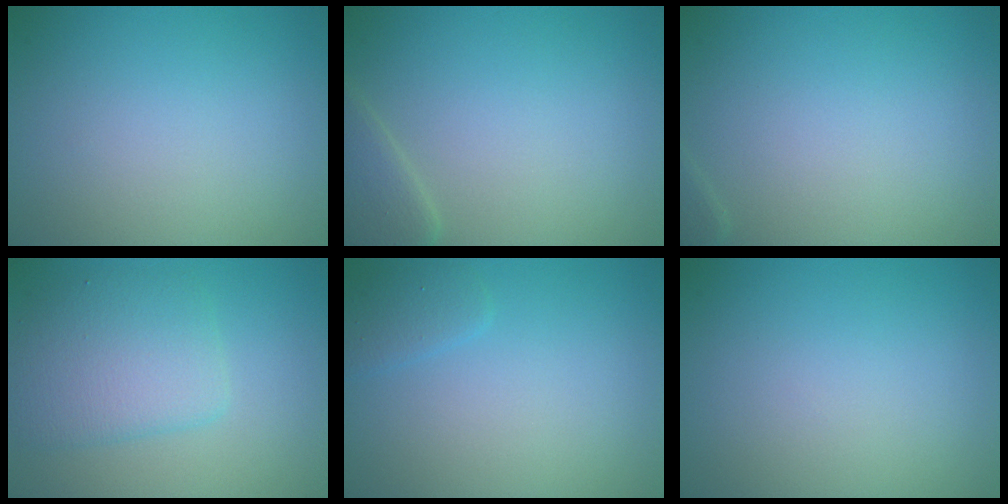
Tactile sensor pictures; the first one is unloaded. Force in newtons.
{"total": 2.6, "press": 2.6, "slide": 0.2}
{"total": 0.7, "press": 0.7, "slide": 0.0}
{"total": 4.3, "press": 4.3, "slide": 0.0}
{"total": 1.3, "press": 1.3, "slide": 0.2}
{"total": 0.0}